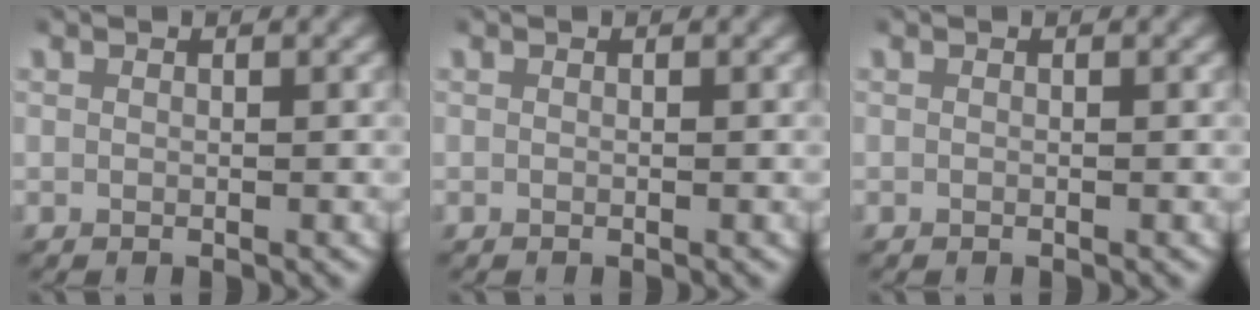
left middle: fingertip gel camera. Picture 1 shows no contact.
{"total": 0.0}
{"total": 0.0}